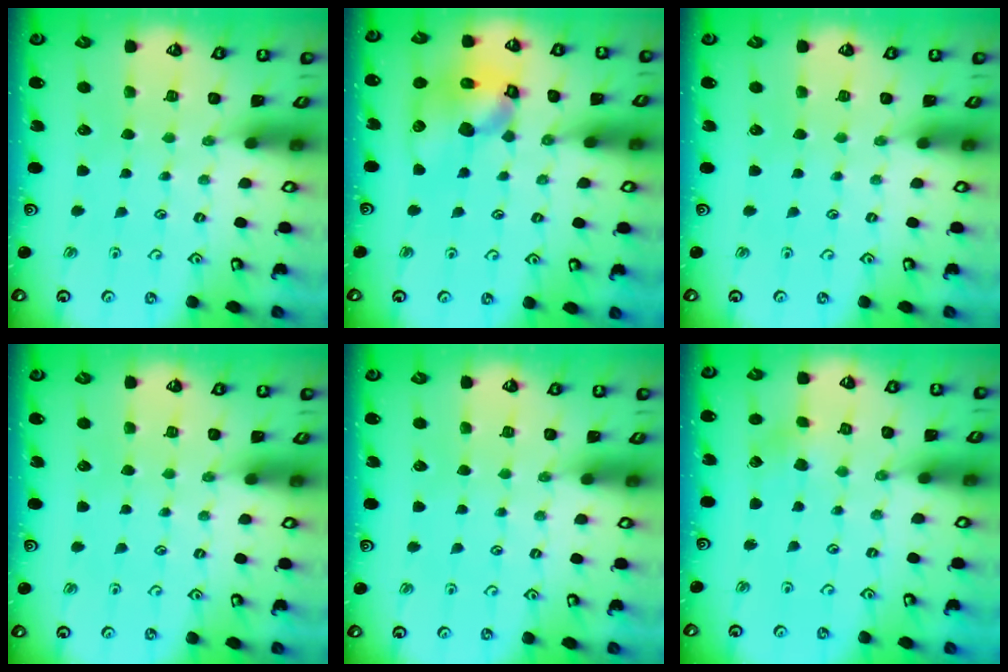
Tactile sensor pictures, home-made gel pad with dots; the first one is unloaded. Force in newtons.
{"total": 17.5, "press": 17.3, "slide": 2.6}
{"total": 0.0}
{"total": 0.0}
{"total": 0.0}
{"total": 2.5, "press": 2.5, "slide": 0.4}